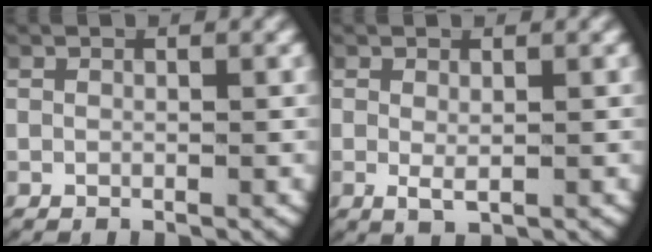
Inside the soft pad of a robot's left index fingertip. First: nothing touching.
{"total": 1.5, "force": [-0.2, 0.7, 1.3], "torque": [-0.033, -0.014, 0.006]}